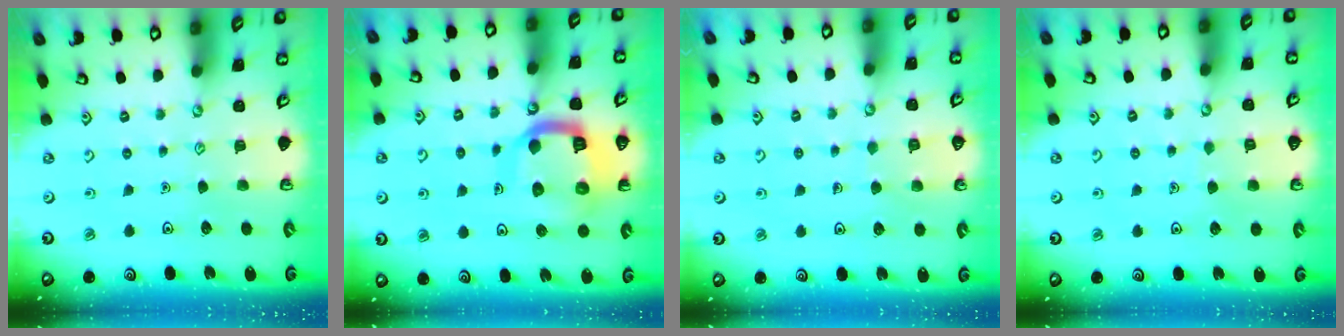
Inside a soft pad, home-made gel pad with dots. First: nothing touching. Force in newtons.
{"total": 14.1, "press": 14.0, "slide": 1.6}
{"total": 6.0, "press": 6.0, "slide": 0.5}
{"total": 3.3, "press": 3.3, "slide": 0.3}